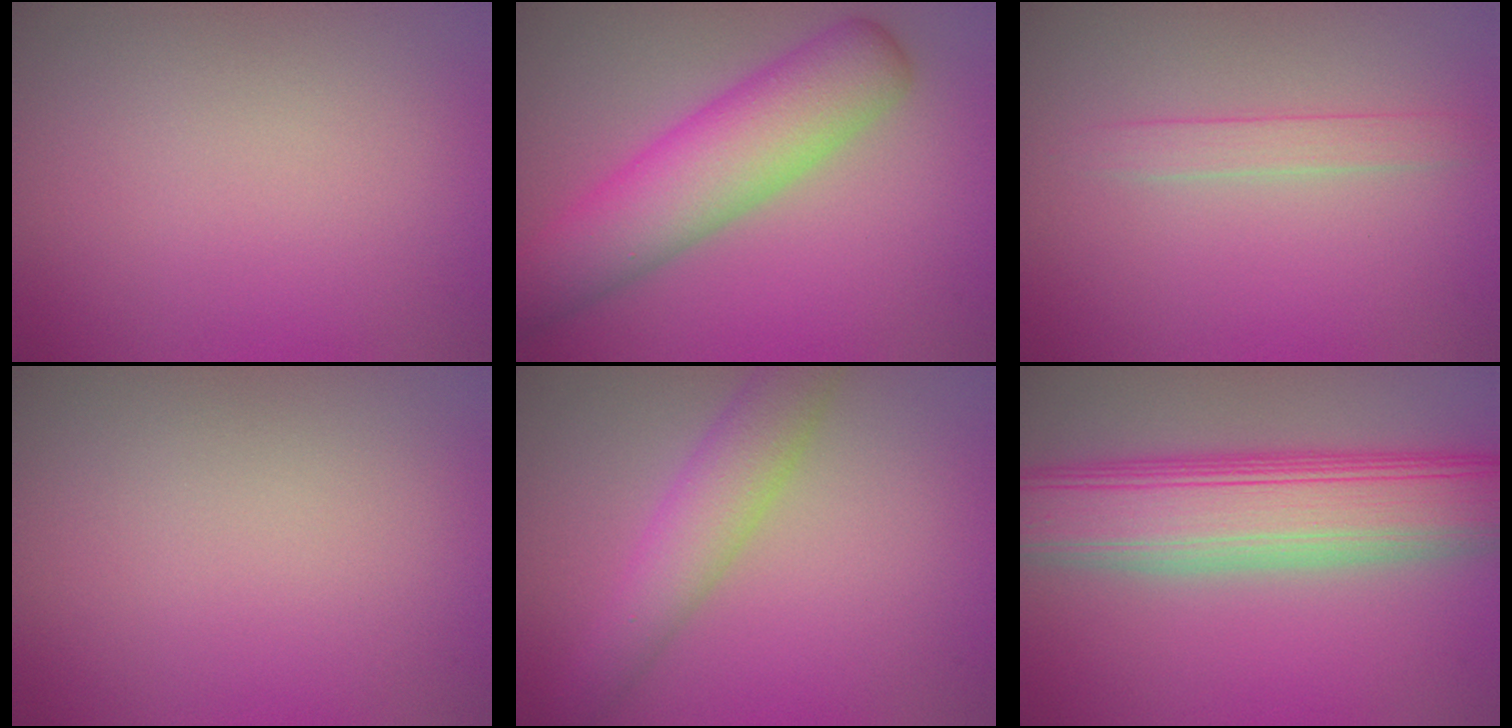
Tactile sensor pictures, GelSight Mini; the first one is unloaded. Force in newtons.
{"total": 7.2, "press": 7.2, "slide": 0.2}
{"total": 1.6, "press": 1.6, "slide": 0.1}
{"total": 0.0}
{"total": 4.0, "press": 4.0, "slide": 0.1}
{"total": 10.1, "press": 10.1, "slide": 0.4}